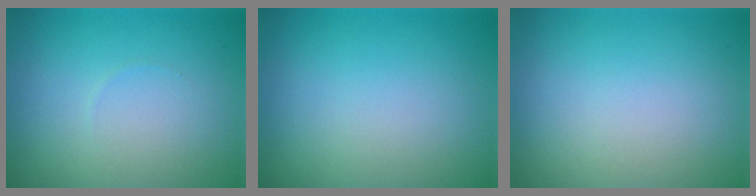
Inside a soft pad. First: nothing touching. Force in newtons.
{"total": 0.0}
{"total": 0.0}